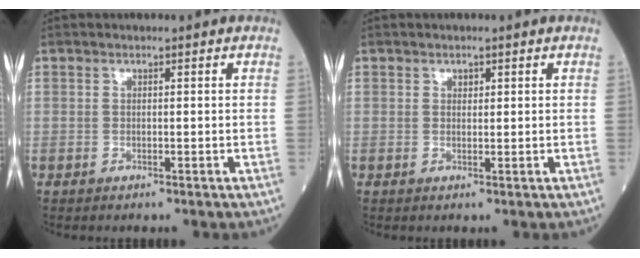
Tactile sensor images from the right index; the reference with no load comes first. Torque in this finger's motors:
{"motor_torque": [0.00, 0.02, -0.01, 0.00]}